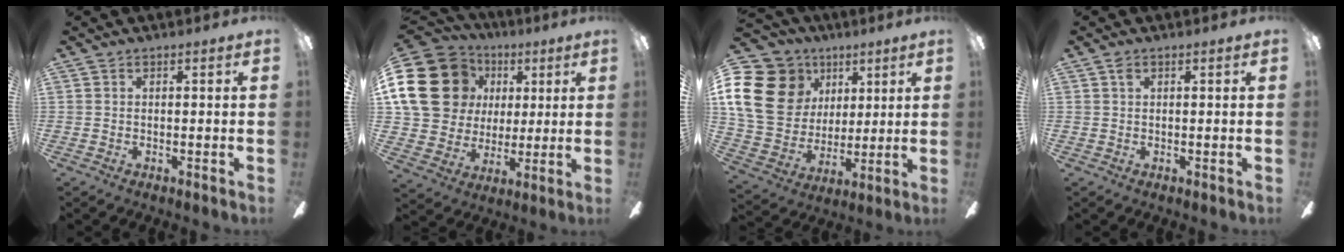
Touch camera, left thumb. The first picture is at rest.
{"total": 21.7, "force": [5.8, 18.0, 10.7], "torque": [-0.213, -0.005, 0.117]}
{"total": 21.6, "force": [7.3, 17.3, 10.6], "torque": [-0.230, -0.023, 0.142]}
{"total": 1.0, "force": [0.5, 0.5, 0.7], "torque": [-0.015, 0.003, 0.009]}